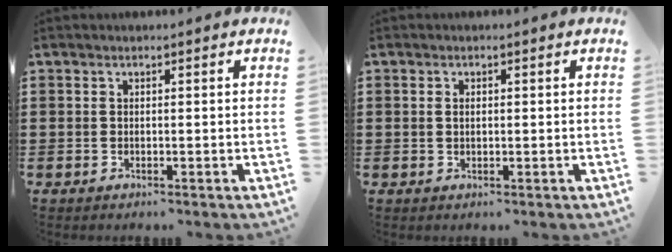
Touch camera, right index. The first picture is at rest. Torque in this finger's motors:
{"motor_torque": [-0.91, 1.22, -0.02, -0.01]}